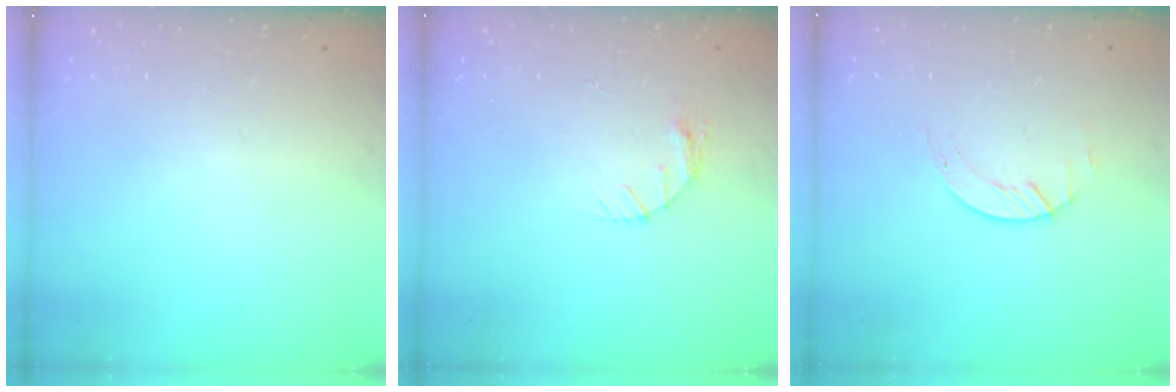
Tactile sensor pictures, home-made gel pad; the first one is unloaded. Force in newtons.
{"total": 3.7, "press": 3.7, "slide": 0.5}
{"total": 1.2, "press": 1.1, "slide": 0.2}